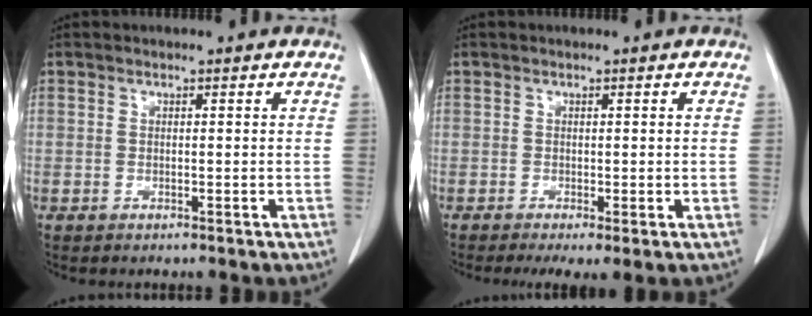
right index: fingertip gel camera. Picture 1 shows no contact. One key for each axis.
{"total": 3.8, "fx": -1.5, "fy": 1.0, "fz": 3.3, "tx": -0.054, "ty": -0.008, "tz": -0.018}